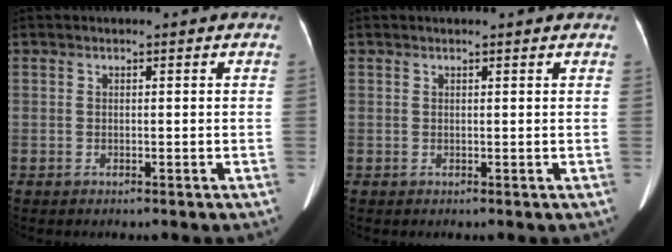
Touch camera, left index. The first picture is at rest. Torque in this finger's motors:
{"motor_torque": [-0.26, 0.17, -0.16, -0.01]}